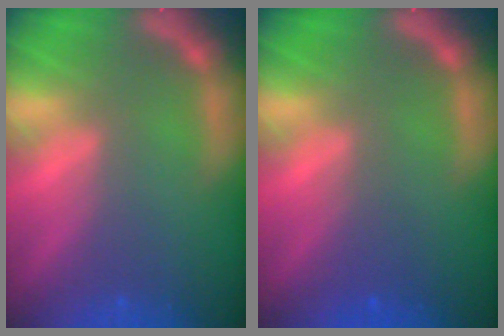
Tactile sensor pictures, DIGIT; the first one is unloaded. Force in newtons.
{"total": 1.4}